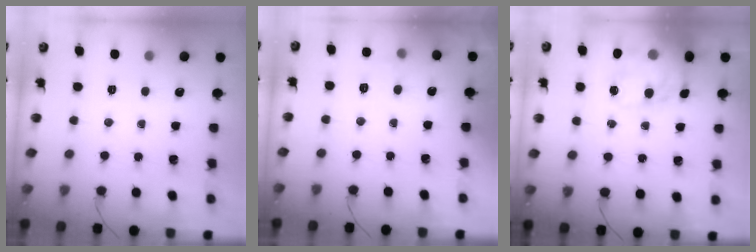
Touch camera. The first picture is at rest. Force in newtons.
{"total": 6.6, "press": 6.3, "slide": 1.6}
{"total": 16.4, "press": 16.0, "slide": 3.7}